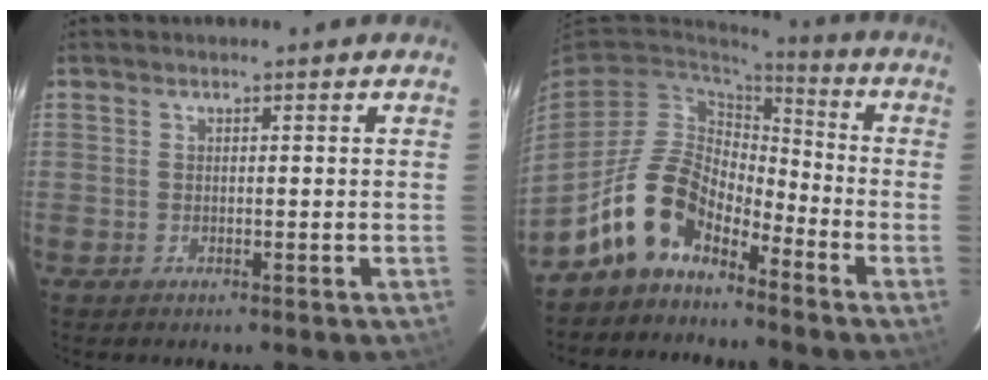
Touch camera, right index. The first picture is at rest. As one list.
[{"total": 12.7, "force": [-8.6, 6.9, 6.3], "torque": [-0.130, 0.024, -0.161]}]